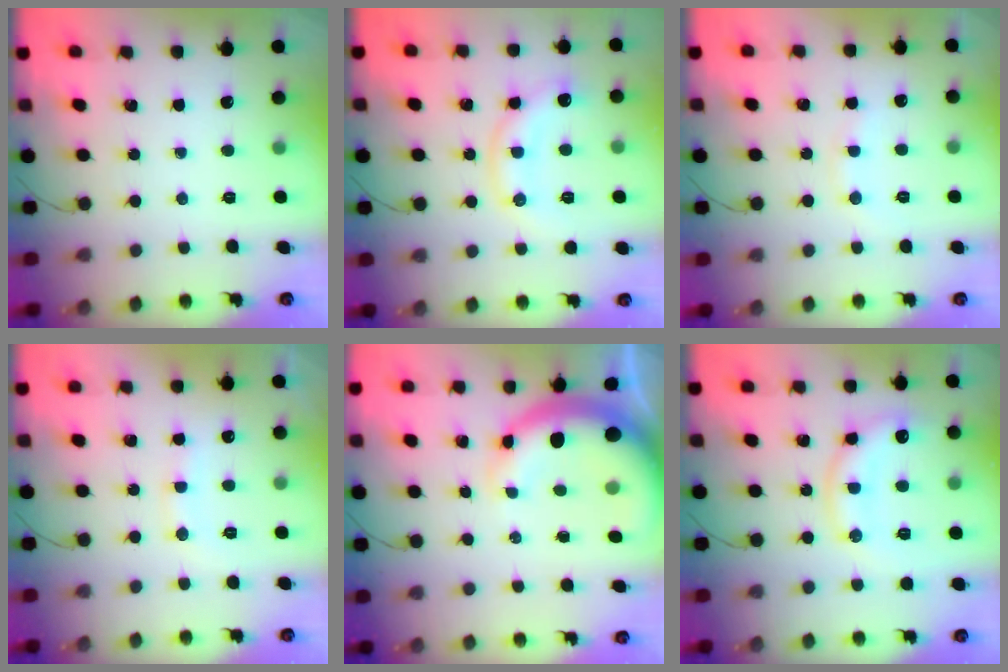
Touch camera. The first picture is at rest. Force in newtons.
{"total": 9.9, "press": 9.9, "slide": 0.3}
{"total": 6.8, "press": 6.7, "slide": 1.6}
{"total": 9.4, "press": 9.3, "slide": 1.3}
{"total": 8.7, "press": 8.4, "slide": 2.2}
{"total": 14.7, "press": 14.7, "slide": 1.0}